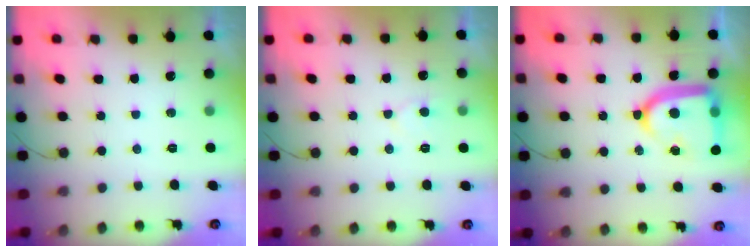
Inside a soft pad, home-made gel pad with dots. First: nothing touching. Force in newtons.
{"total": 5.5, "press": 5.5, "slide": 0.4}
{"total": 17.7, "press": 17.6, "slide": 1.4}